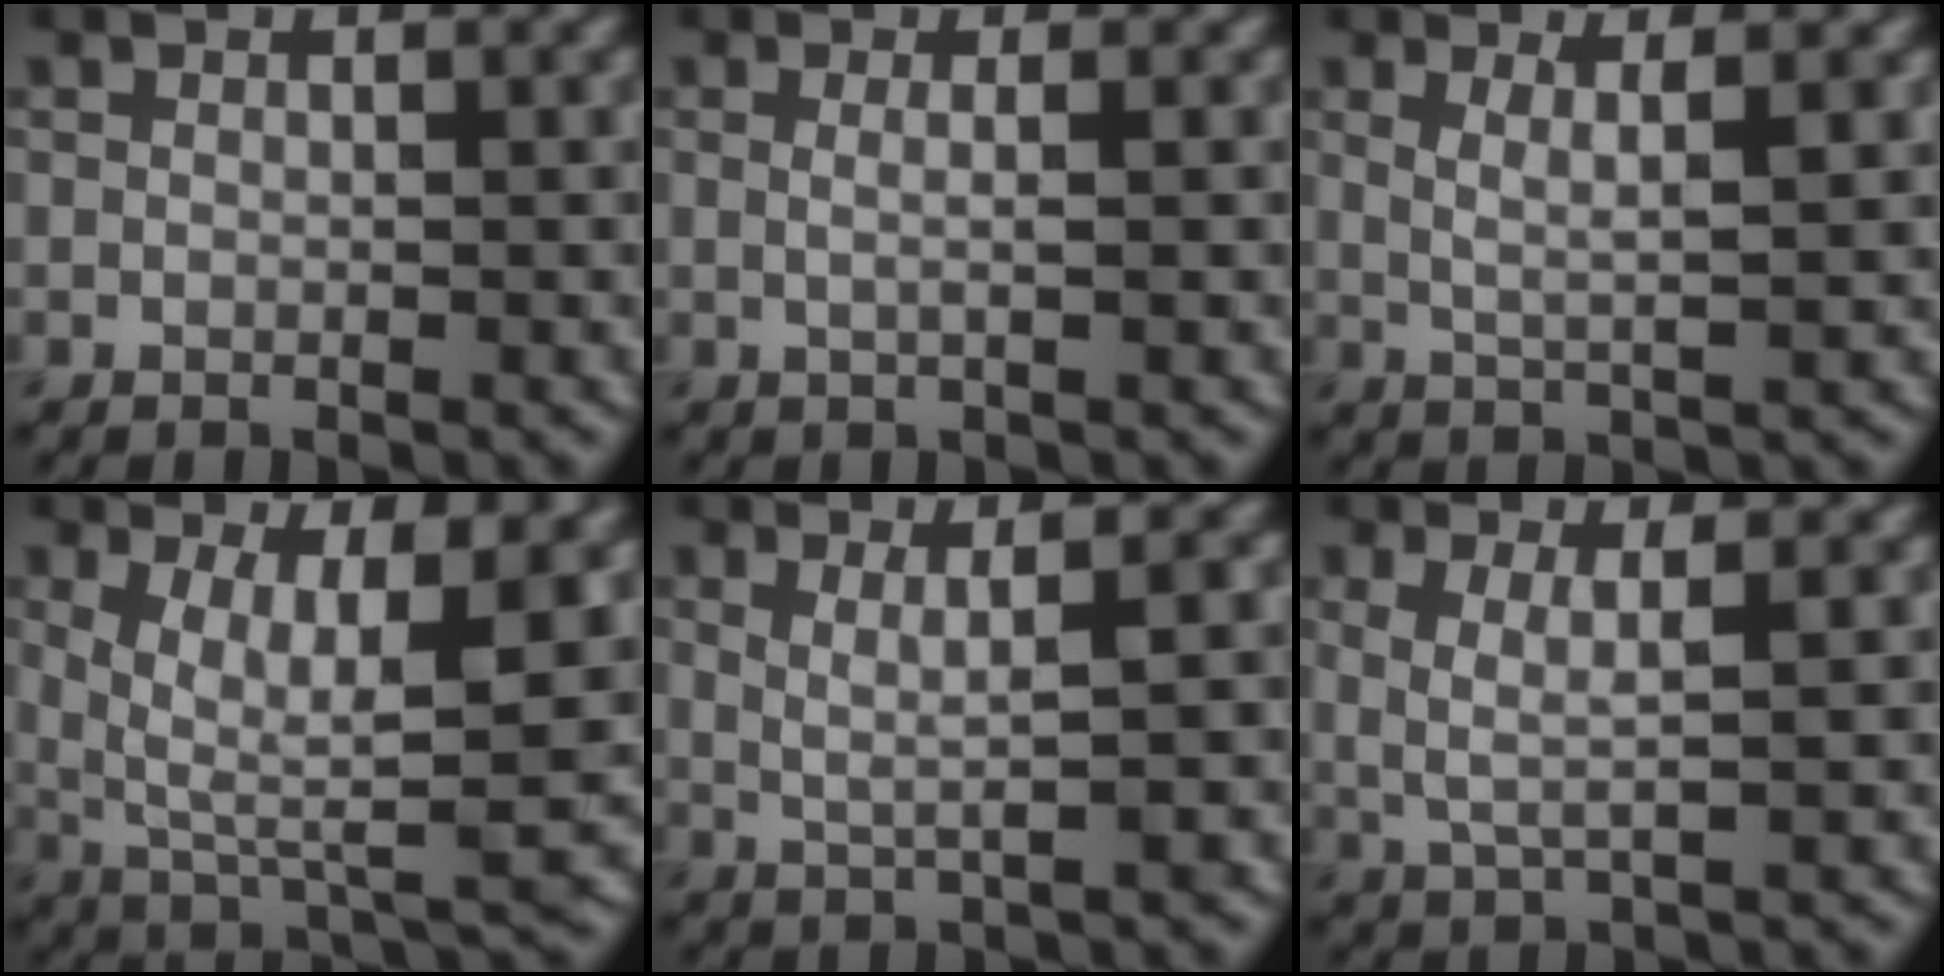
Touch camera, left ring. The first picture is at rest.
{"total": 1.6, "force": [0.3, 0.6, 1.5], "torque": [-0.018, -0.005, -0.008]}
{"total": 2.8, "force": [1.2, 0.7, 2.4], "torque": [-0.034, -0.004, 0.020]}
{"total": 8.6, "force": [1.9, 2.6, 8.0], "torque": [-0.146, -0.010, 0.034]}
{"total": 3.3, "force": [1.0, 0.6, 3.1], "torque": [-0.054, -0.003, 0.016]}
{"total": 2.6, "force": [0.7, 0.6, 2.4], "torque": [-0.052, -0.003, 0.017]}